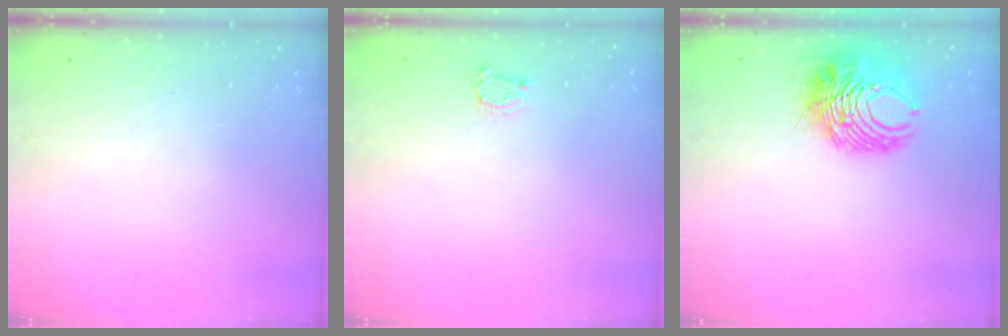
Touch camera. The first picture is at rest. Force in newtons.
{"total": 2.9, "press": 2.8, "slide": 0.4}
{"total": 11.4, "press": 11.3, "slide": 1.7}